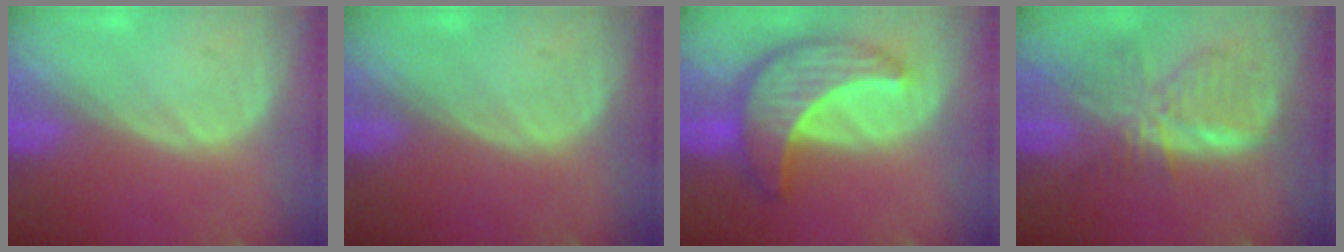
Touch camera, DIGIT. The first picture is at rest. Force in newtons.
{"total": 0.0}
{"total": 9.6, "press": 9.5, "slide": 0.8}
{"total": 8.4, "press": 7.3, "slide": 4.0}